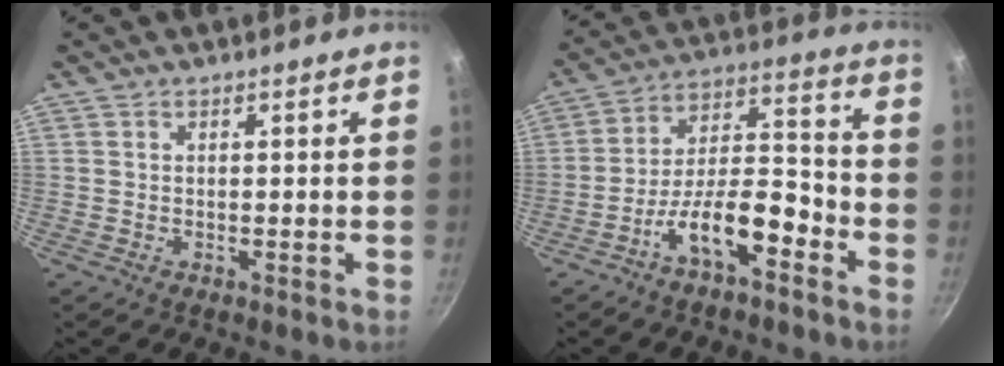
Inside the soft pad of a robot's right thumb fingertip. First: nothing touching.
{"total": 12.7, "force": [-7.1, 5.0, 9.3], "torque": [-0.135, 0.068, -0.128]}